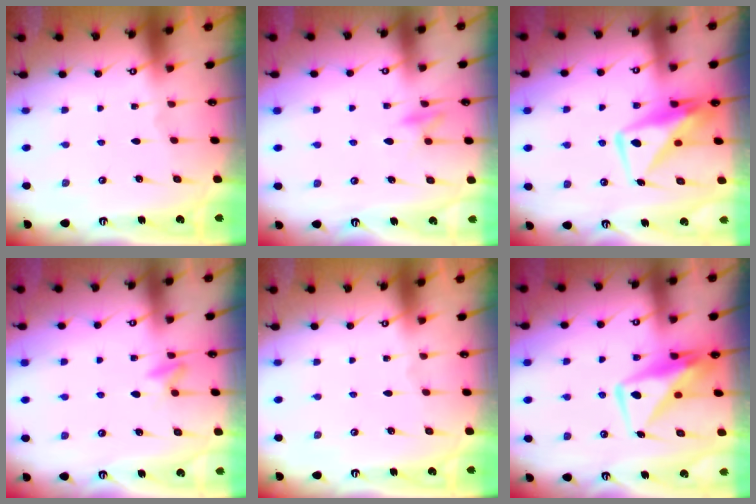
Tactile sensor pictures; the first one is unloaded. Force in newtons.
{"total": 9.9, "press": 9.9, "slide": 0.9}
{"total": 10.9, "press": 10.9, "slide": 1.0}
{"total": 5.4, "press": 5.1, "slide": 1.7}
{"total": 0.0}
{"total": 10.9, "press": 10.9, "slide": 1.0}